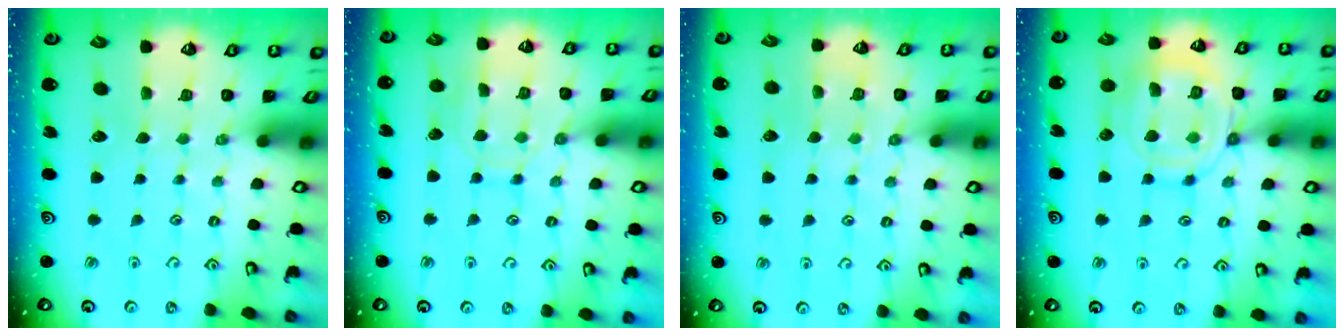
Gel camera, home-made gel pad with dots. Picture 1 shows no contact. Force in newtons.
{"total": 10.3, "press": 10.3, "slide": 0.8}
{"total": 5.1, "press": 5.1, "slide": 0.6}
{"total": 13.9, "press": 13.9, "slide": 1.2}